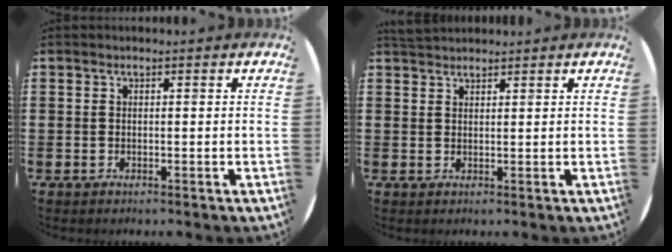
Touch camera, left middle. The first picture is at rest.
{"total": 1.6, "force": [1.6, 0.3, 0.1], "torque": [-0.005, 0.004, 0.031]}